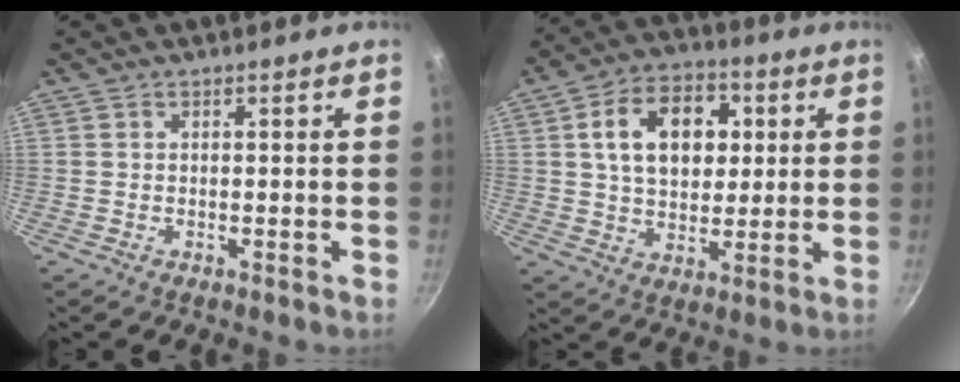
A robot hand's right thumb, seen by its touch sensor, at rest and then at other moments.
{"total": 15.1, "force": [3.4, 10.4, 10.4], "torque": [-0.131, 0.008, 0.048]}